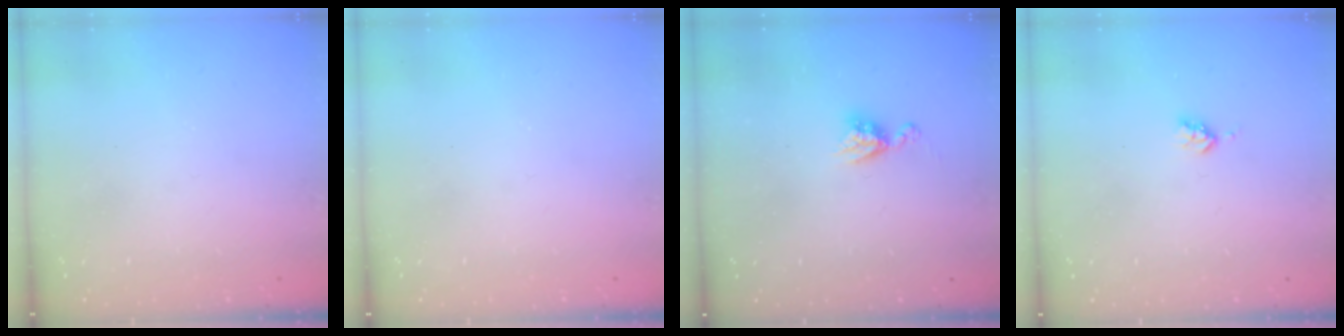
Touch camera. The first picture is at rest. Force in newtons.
{"total": 0.0}
{"total": 5.3, "press": 5.3, "slide": 0.5}
{"total": 2.9, "press": 2.9, "slide": 0.5}